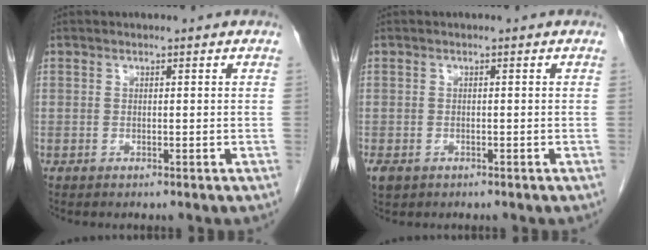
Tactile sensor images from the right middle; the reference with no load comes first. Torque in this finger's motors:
{"motor_torque": [0.03, 0.01, 0.00, 0.01]}